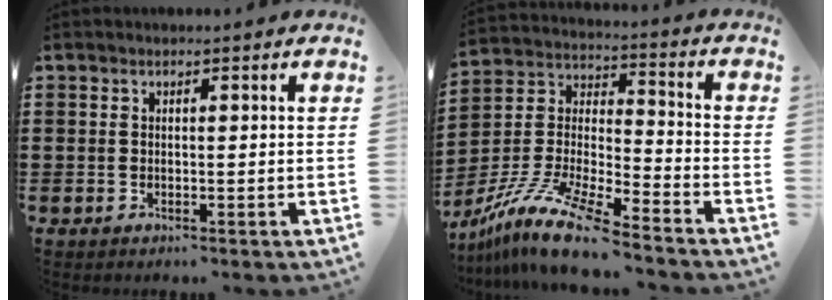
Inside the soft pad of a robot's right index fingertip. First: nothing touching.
{"total": 11.9, "force": [-10.3, 1.2, 5.8], "torque": [-0.132, 0.014, -0.209]}